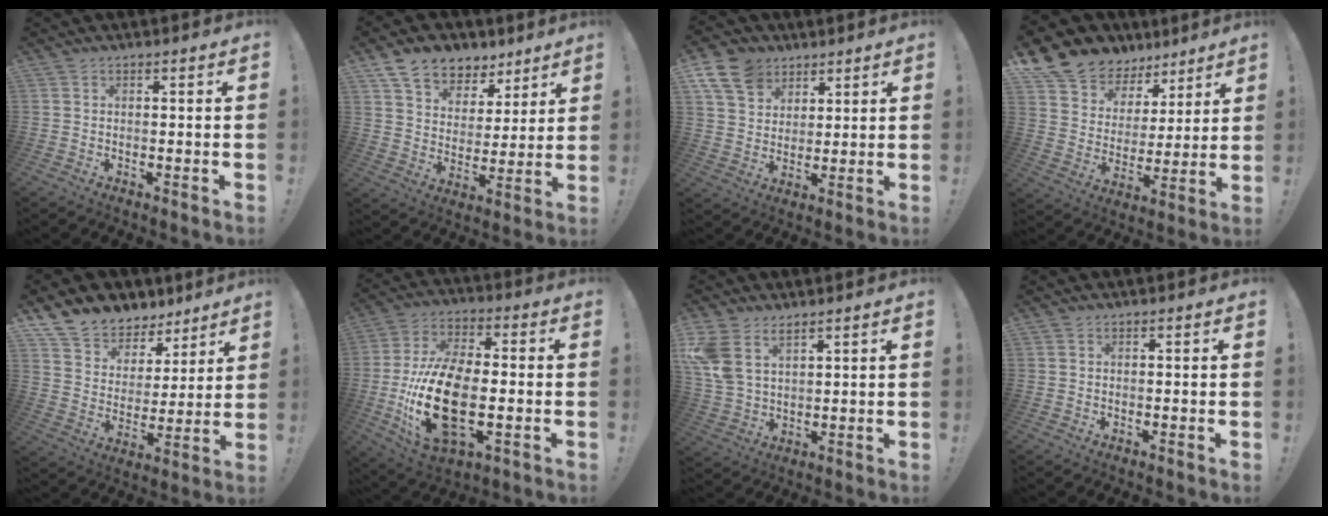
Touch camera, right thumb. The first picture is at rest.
{"total": 11.1, "force": [7.9, 7.1, 3.1], "torque": [-0.062, -0.053, 0.153]}
{"total": 12.0, "force": [7.1, 8.4, 4.7], "torque": [-0.085, -0.035, 0.142]}
{"total": 12.0, "force": [8.6, 8.0, 2.5], "torque": [-0.052, -0.072, 0.170]}
{"total": 10.3, "force": [8.2, 6.2, 1.6], "torque": [-0.045, -0.066, 0.157]}
{"total": 21.7, "force": [-3.9, 11.6, 18.0], "torque": [-0.353, 0.013, -0.058]}
{"total": 9.6, "force": [5.6, 6.0, 5.1], "torque": [-0.113, -0.021, 0.112]}
{"total": 0.0}